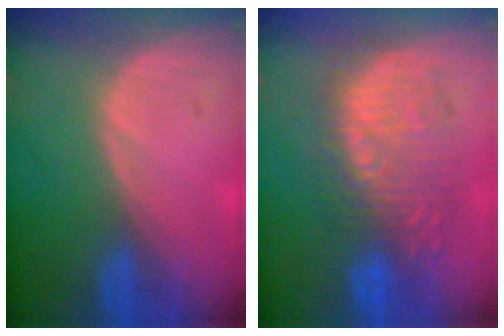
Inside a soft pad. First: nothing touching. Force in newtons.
{"total": 9.5, "press": 9.4, "slide": 1.0}